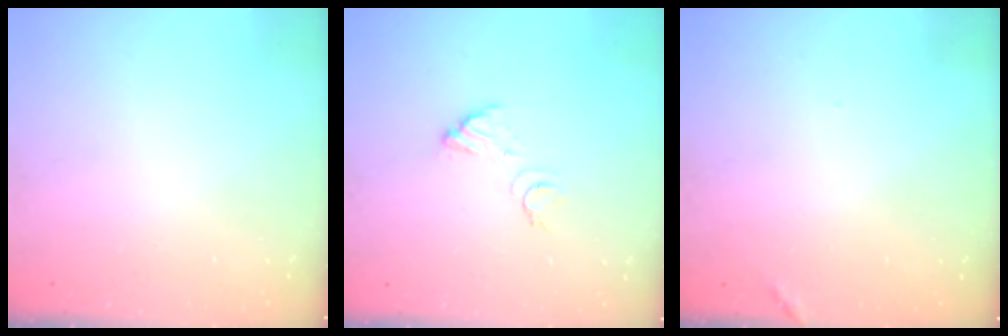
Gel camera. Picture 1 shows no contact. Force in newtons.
{"total": 5.1, "press": 5.1, "slide": 0.3}
{"total": 5.8, "press": 5.8, "slide": 0.2}